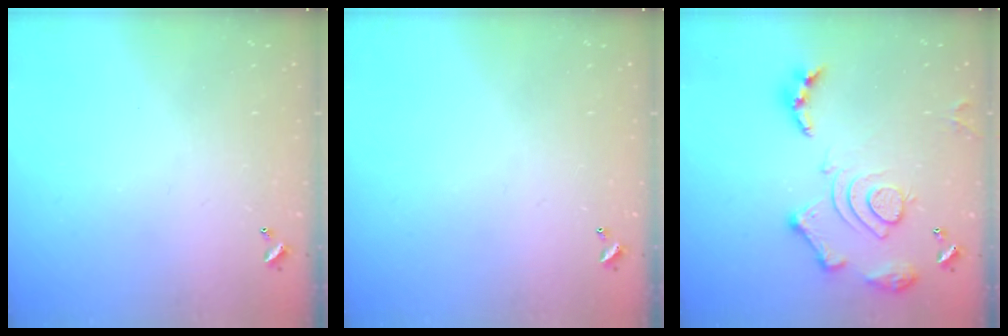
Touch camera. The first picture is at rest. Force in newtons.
{"total": 0.0}
{"total": 16.1, "press": 16.0, "slide": 1.8}